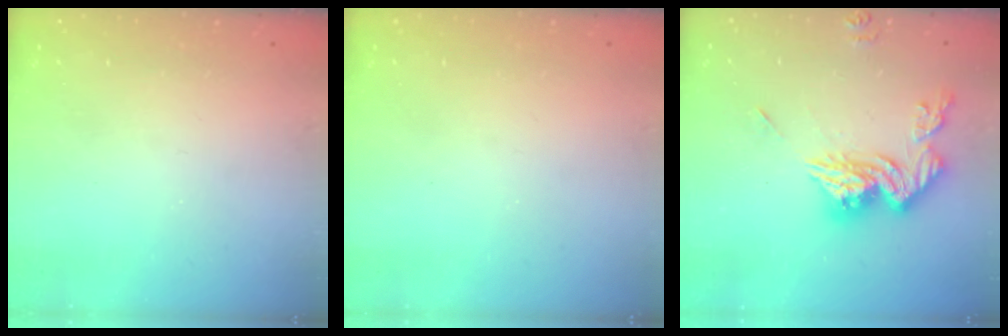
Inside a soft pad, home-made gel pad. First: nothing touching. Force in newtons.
{"total": 0.0}
{"total": 13.7, "press": 13.6, "slide": 1.3}